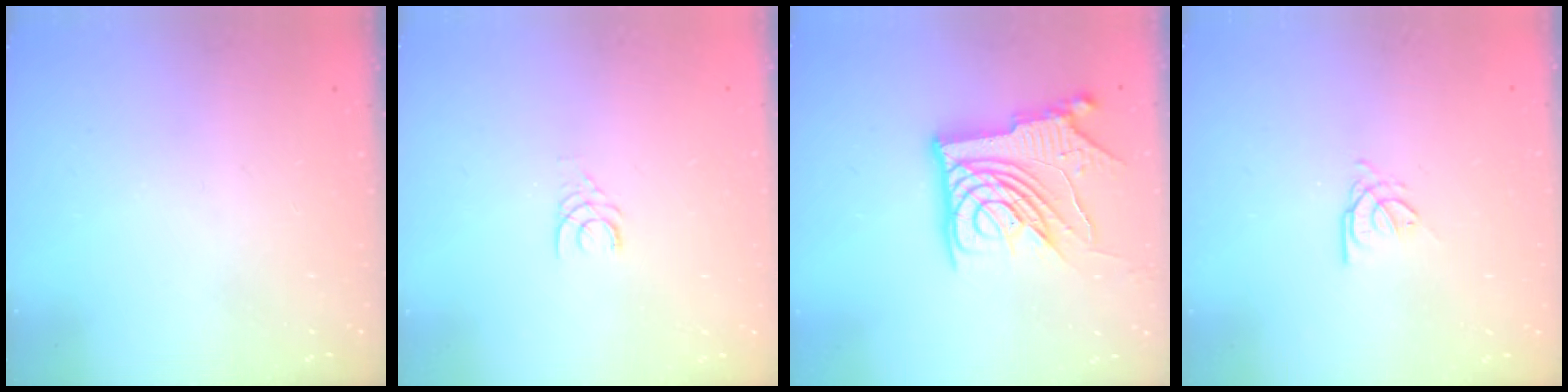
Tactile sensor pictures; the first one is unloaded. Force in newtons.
{"total": 2.4, "press": 2.4, "slide": 0.2}
{"total": 16.5, "press": 16.4, "slide": 1.7}
{"total": 0.9, "press": 0.8, "slide": 0.2}